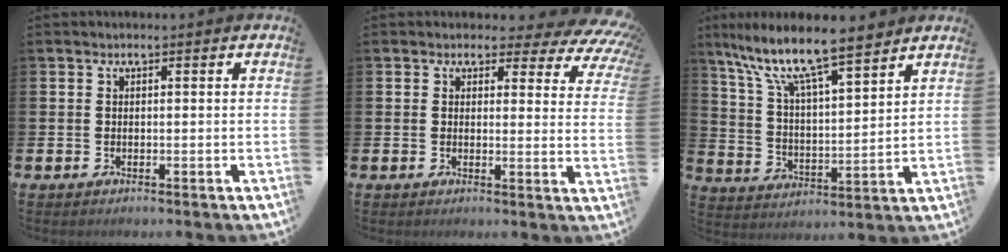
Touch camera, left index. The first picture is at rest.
{"total": 3.1, "force": [2.1, 1.9, 1.2], "torque": [-0.019, -0.023, 0.028]}
{"total": 10.2, "force": [8.9, 1.8, 4.8], "torque": [-0.122, -0.055, 0.151]}